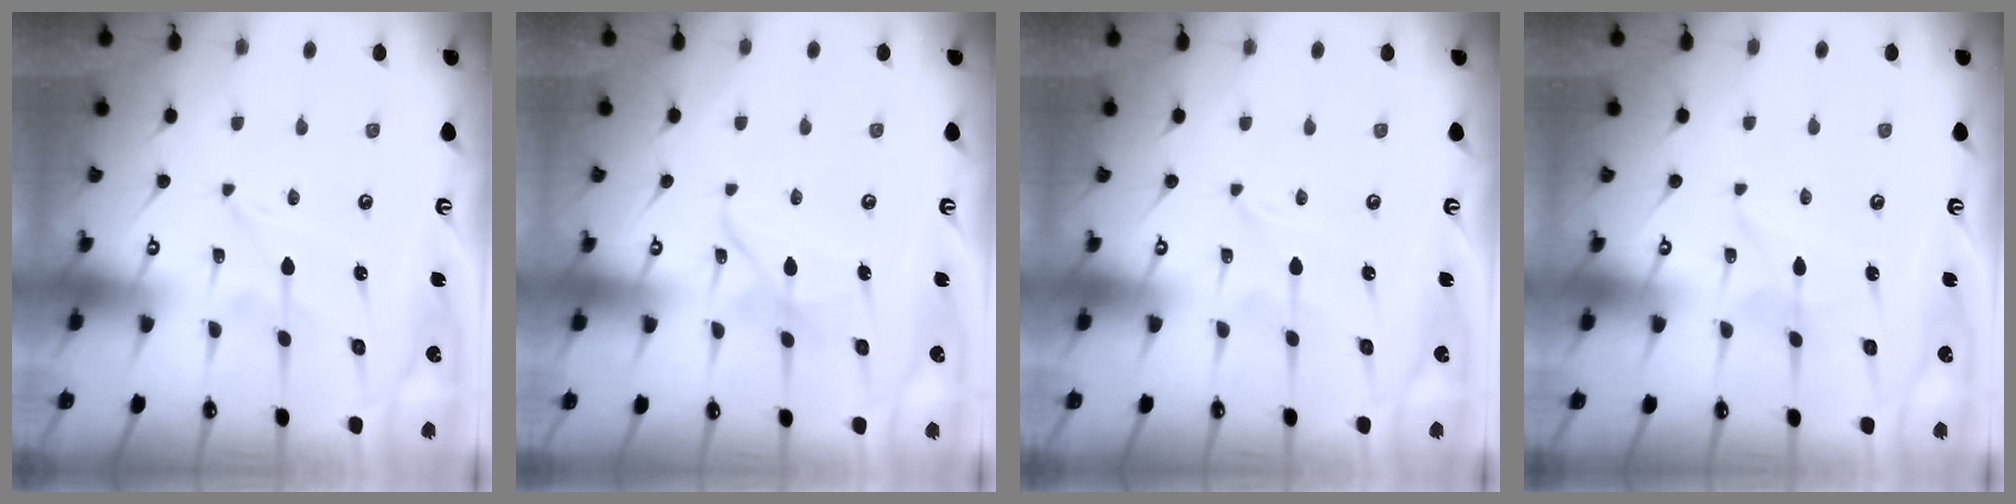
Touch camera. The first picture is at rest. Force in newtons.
{"total": 6.4, "press": 6.4, "slide": 0.5}
{"total": 0.0}
{"total": 1.5, "press": 1.4, "slide": 0.2}